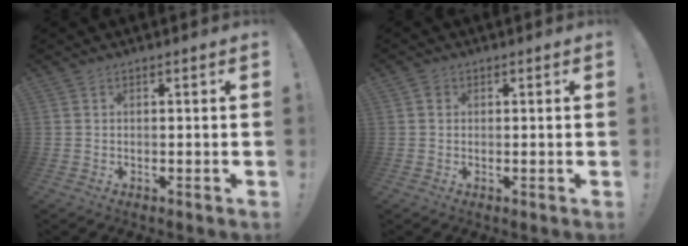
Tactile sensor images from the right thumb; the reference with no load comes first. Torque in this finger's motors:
{"motor_torque": [0.01, 0.13, 0.02, 0.12, -0.02]}